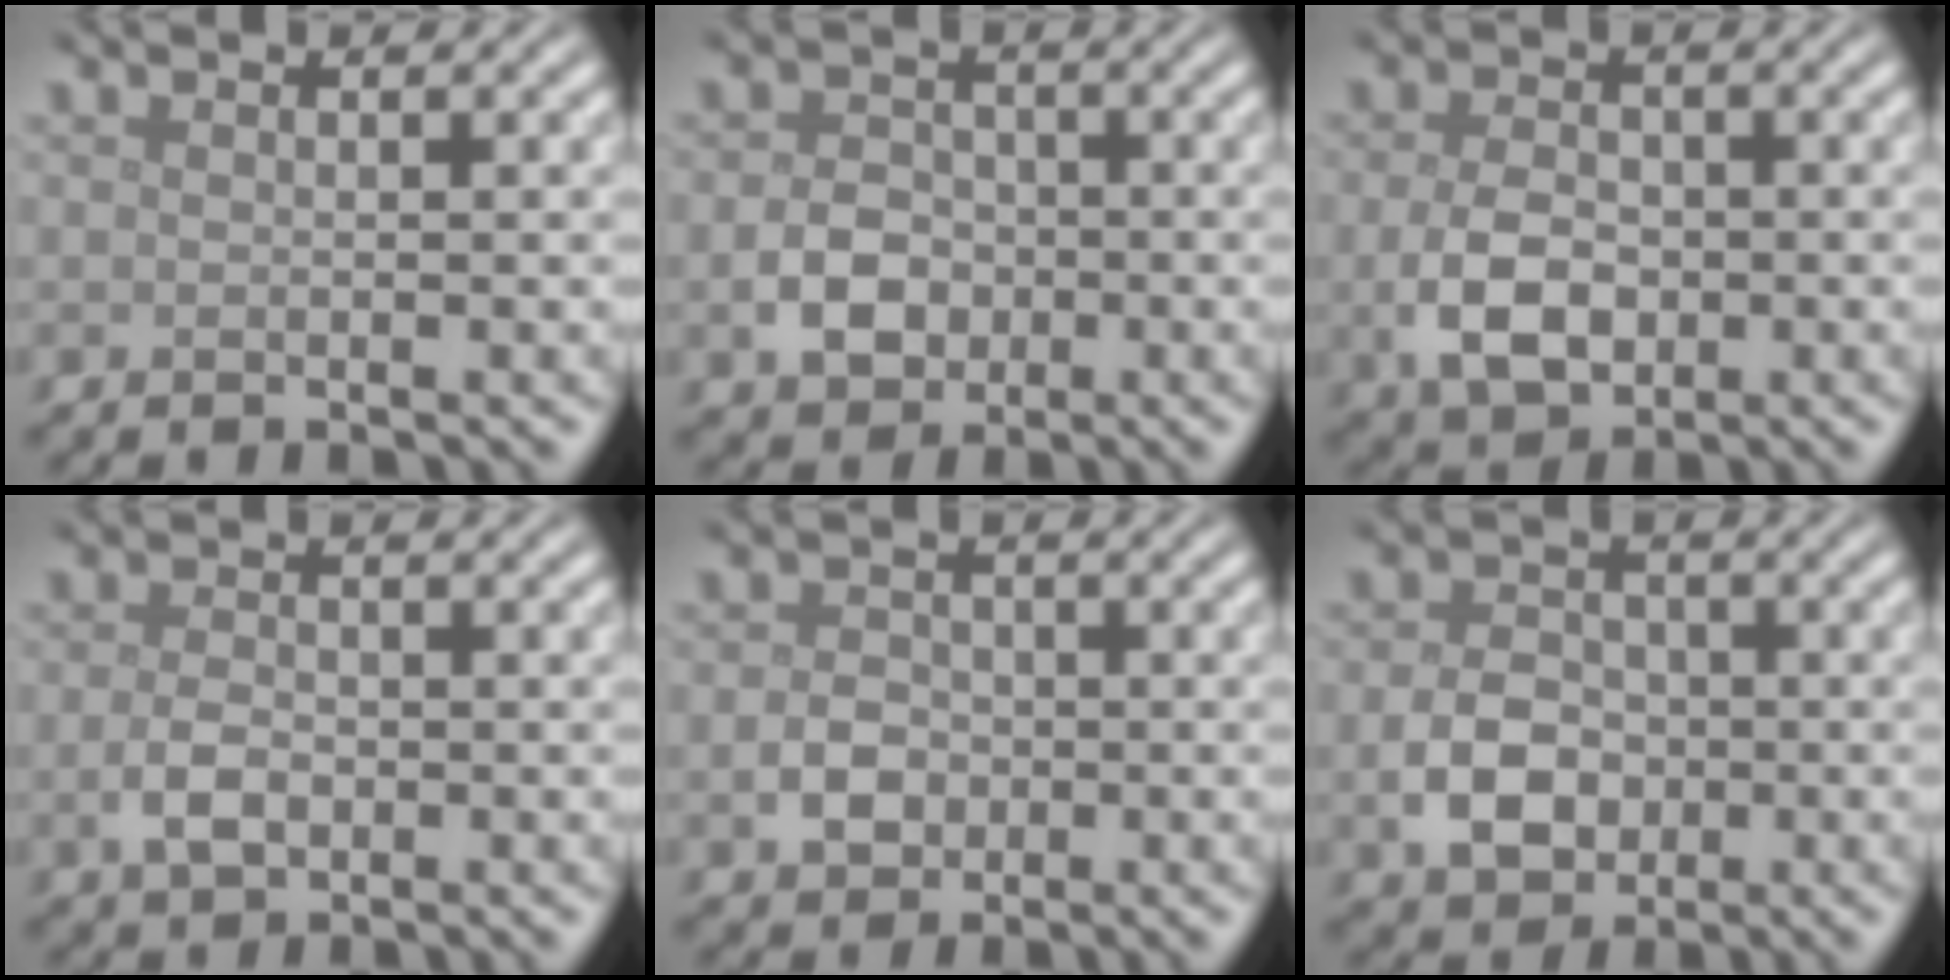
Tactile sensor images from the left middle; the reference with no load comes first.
{"total": 3.5, "force": [-1.1, 2.8, 1.8], "torque": [-0.032, 0.003, -0.022]}
{"total": 4.7, "force": [-1.0, 3.3, 3.3], "torque": [-0.072, -0.009, -0.019]}
{"total": 2.5, "force": [-0.7, 1.6, 1.8], "torque": [-0.040, -0.002, -0.014]}
{"total": 2.5, "force": [-0.7, 2.1, 1.3], "torque": [-0.023, 0.000, -0.018]}
{"total": 4.4, "force": [-1.2, 3.4, 2.5], "torque": [-0.047, -0.001, -0.024]}